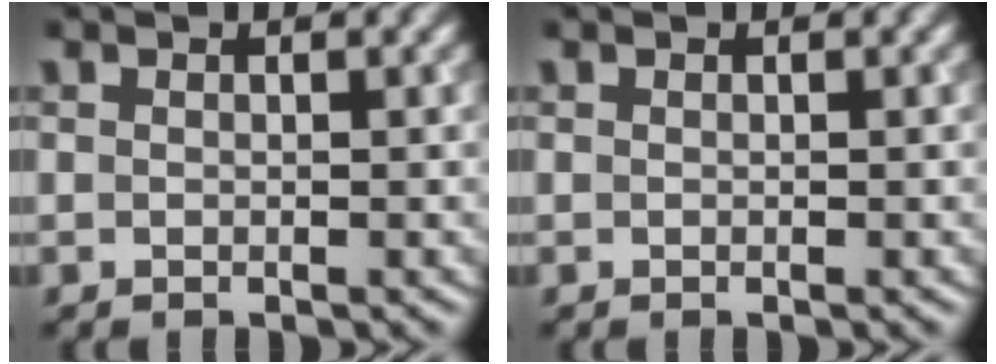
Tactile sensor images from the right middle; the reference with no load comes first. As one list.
[{"total": 0.0}]